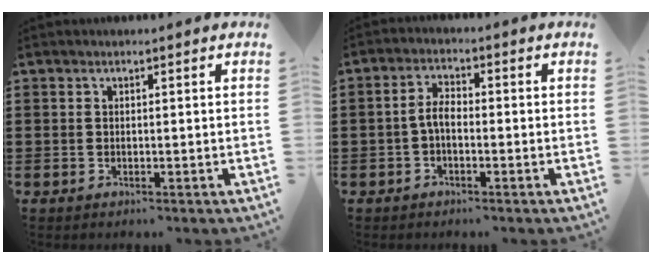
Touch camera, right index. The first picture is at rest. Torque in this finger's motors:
{"motor_torque": [0.52, -0.45, 0.36, 0.09]}